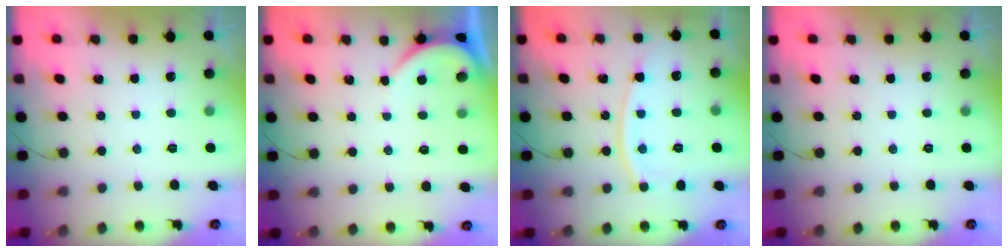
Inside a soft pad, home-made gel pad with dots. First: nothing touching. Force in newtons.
{"total": 2.4, "press": 2.4, "slide": 0.2}
{"total": 10.4, "press": 10.4, "slide": 1.2}
{"total": 0.0}